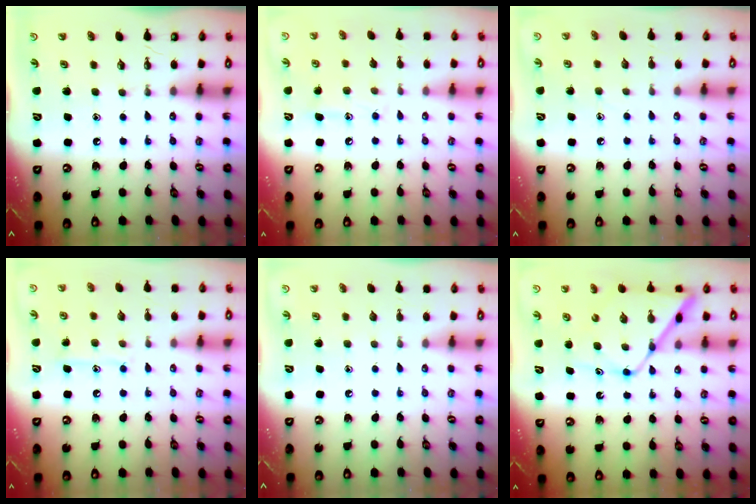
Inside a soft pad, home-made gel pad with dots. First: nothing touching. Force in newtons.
{"total": 9.0, "press": 9.0, "slide": 0.6}
{"total": 5.5, "press": 5.4, "slide": 0.7}
{"total": 8.1, "press": 8.0, "slide": 0.5}
{"total": 0.0}
{"total": 11.4, "press": 11.4, "slide": 0.8}